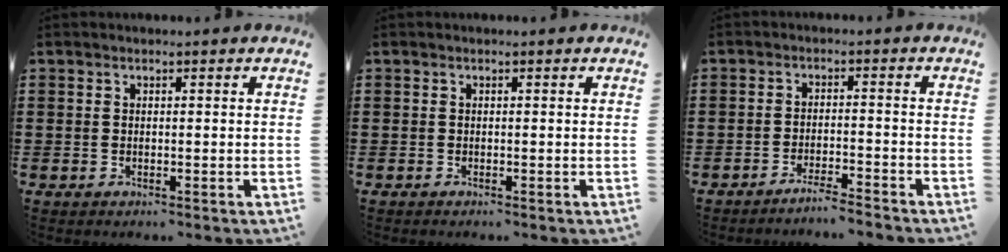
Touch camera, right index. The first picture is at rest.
{"total": 0.0}
{"total": 3.0, "force": [-2.9, -0.3, 0.7], "torque": [-0.015, 0.000, -0.059]}